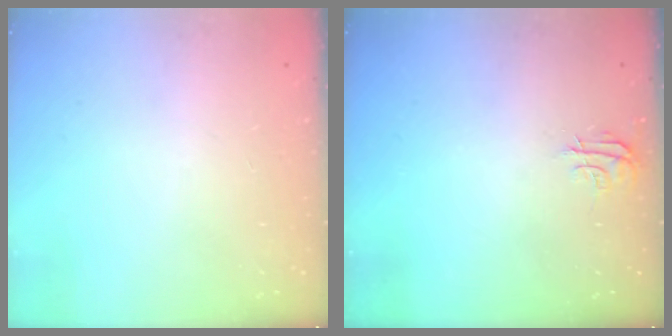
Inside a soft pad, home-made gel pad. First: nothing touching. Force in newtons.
{"total": 4.8, "press": 4.8, "slide": 0.3}